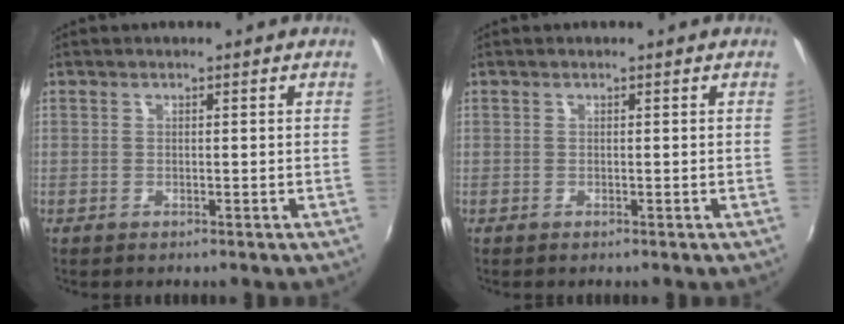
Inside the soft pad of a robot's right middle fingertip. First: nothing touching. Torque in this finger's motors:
{"motor_torque": [0.04, -0.09, 0.06, 0.00]}